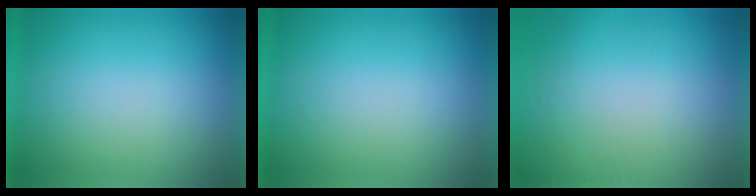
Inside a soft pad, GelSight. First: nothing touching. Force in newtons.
{"total": 0.0}
{"total": 6.1}